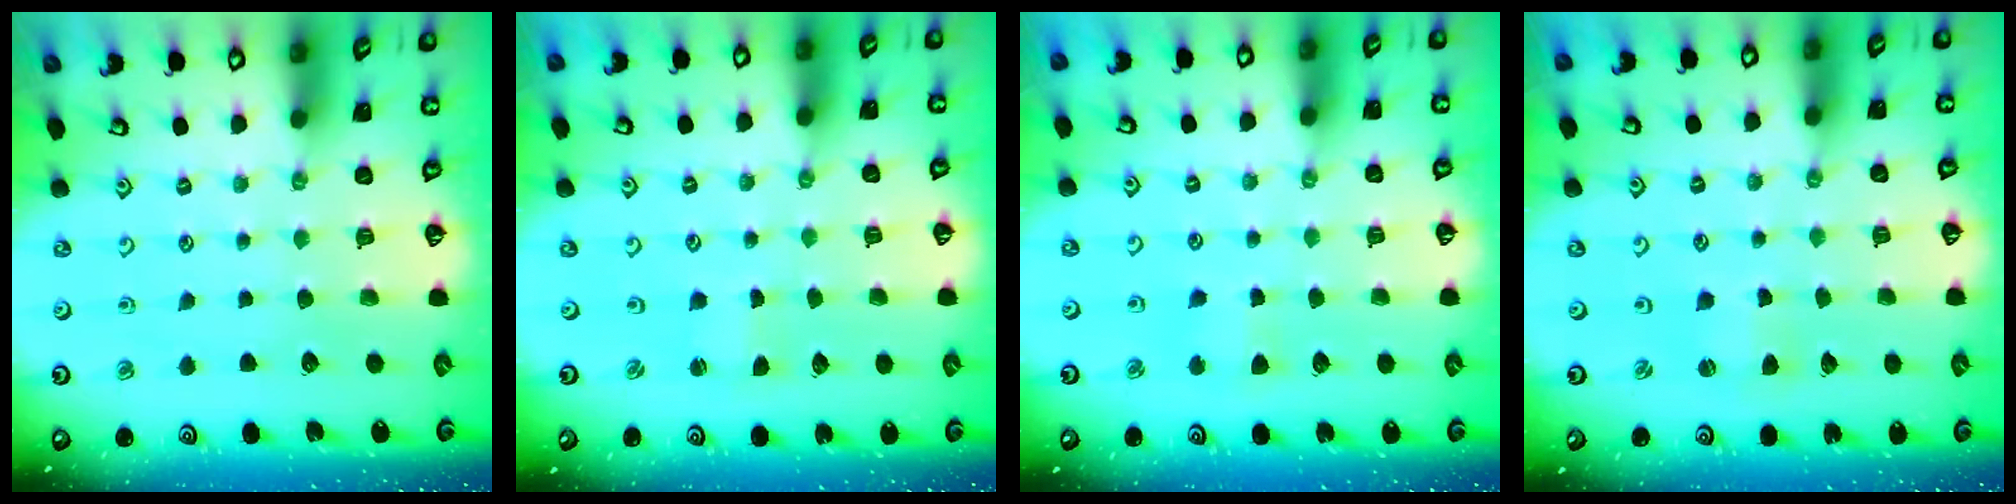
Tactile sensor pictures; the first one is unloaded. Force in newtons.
{"total": 0.9, "press": 0.9, "slide": 0.0}
{"total": 2.7, "press": 2.6, "slide": 0.8}
{"total": 1.8, "press": 1.8, "slide": 0.3}